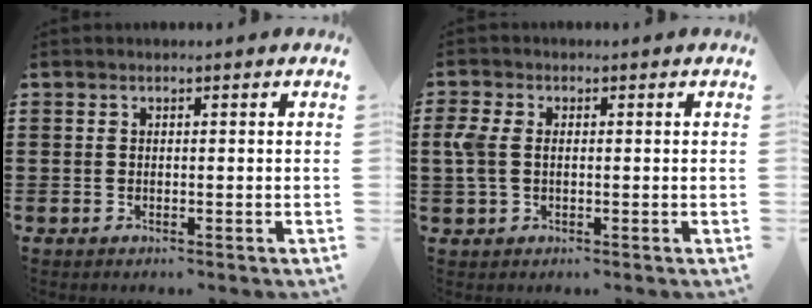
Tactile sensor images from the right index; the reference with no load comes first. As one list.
[{"total": 3.6, "force": [0.1, 2.2, 2.8], "torque": [-0.081, -0.001, -0.006]}]